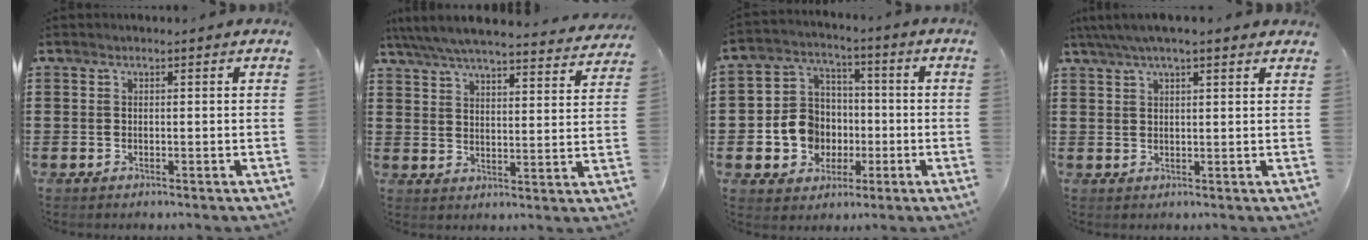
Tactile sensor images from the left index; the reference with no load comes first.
{"total": 6.1, "force": [5.7, 0.2, 2.1], "torque": [-0.066, -0.034, 0.098]}
{"total": 8.9, "force": [-1.4, 8.2, 3.1], "torque": [-0.099, 0.019, -0.020]}
{"total": 4.0, "force": [3.0, 0.6, 2.7], "torque": [-0.057, 0.002, 0.053]}